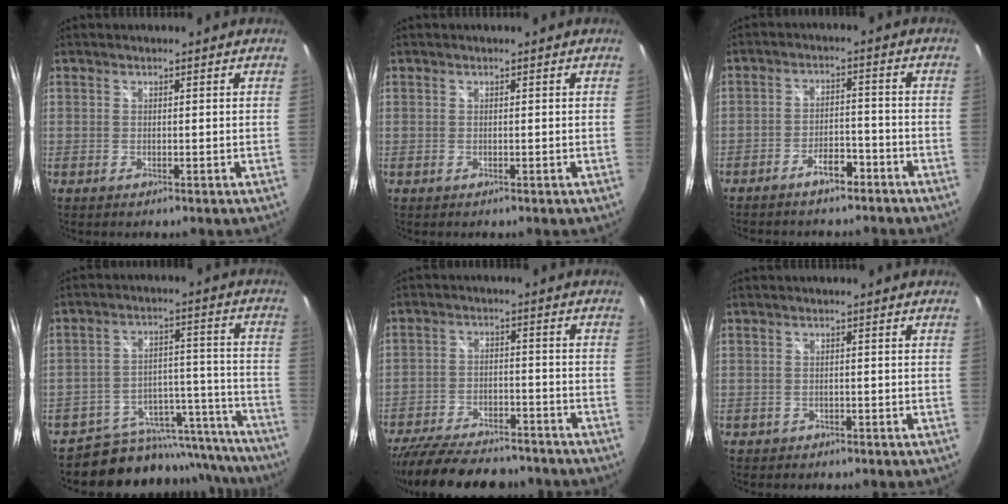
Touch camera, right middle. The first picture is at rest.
{"total": 0.0}
{"total": 6.3, "force": [-5.1, 2.5, 2.8], "torque": [-0.064, 0.019, -0.072]}
{"total": 21.2, "force": [-18.7, 9.1, 4.1], "torque": [-0.067, 0.060, -0.240]}
{"total": 20.9, "force": [-17.2, 7.4, 9.3], "torque": [-0.197, -0.011, -0.253]}
{"total": 1.8, "force": [-0.9, 1.5, 0.5], "torque": [-0.015, -0.002, -0.011]}